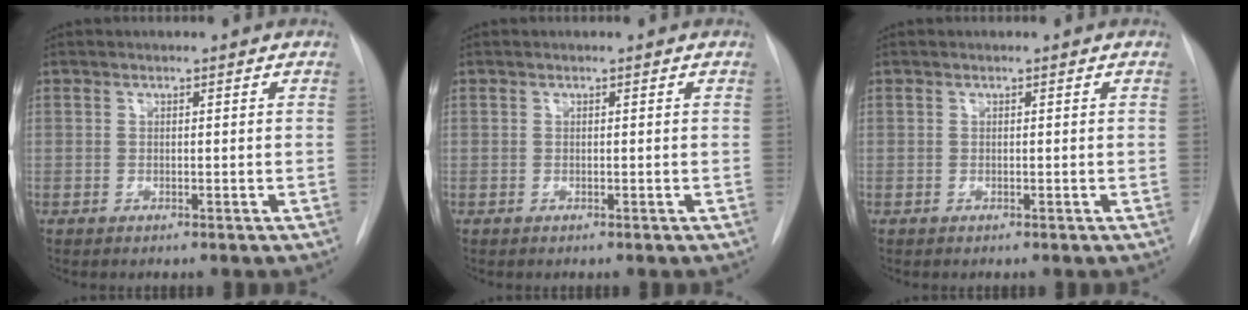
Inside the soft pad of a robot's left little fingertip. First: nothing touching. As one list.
[{"total": 0.0}, {"total": 0.0}]